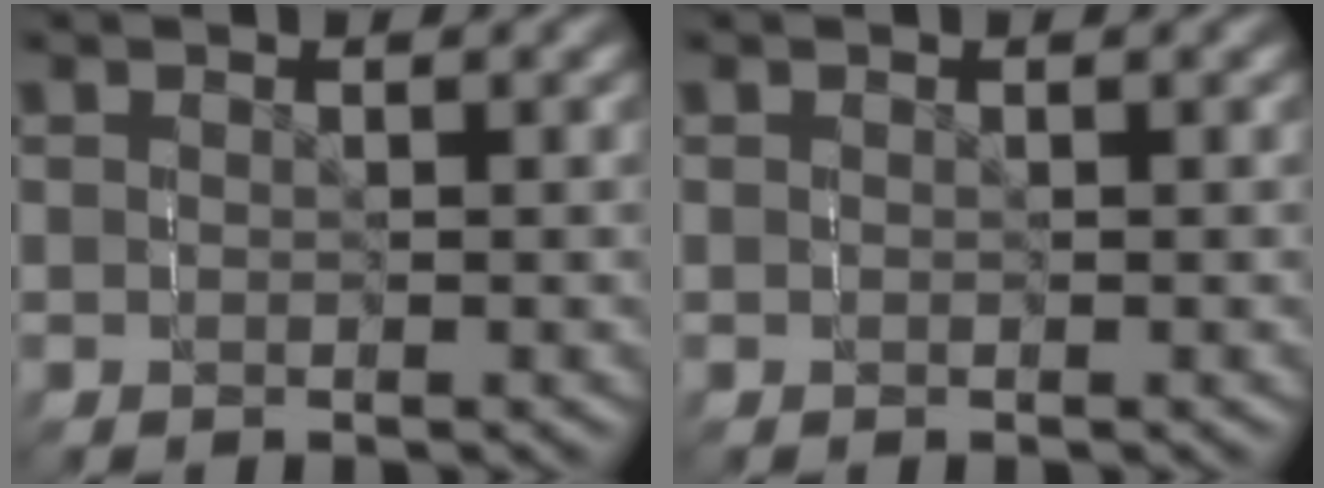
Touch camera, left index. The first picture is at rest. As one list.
[{"total": 0.0}]